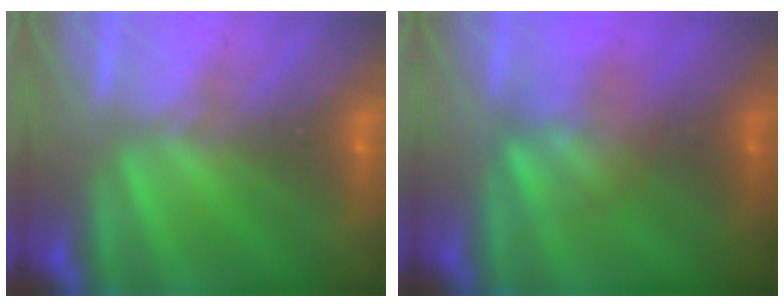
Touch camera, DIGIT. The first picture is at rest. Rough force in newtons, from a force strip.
{"total": 2.9}